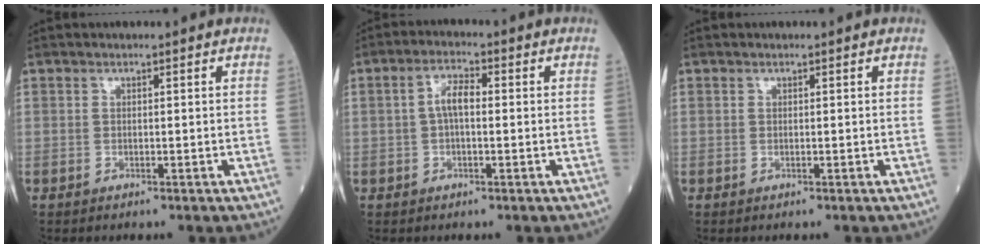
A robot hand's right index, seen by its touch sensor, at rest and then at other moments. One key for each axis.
{"total": 3.9, "fx": 0.1, "fy": 1.4, "fz": 3.6, "tx": -0.074, "ty": 0.013, "tz": 0.001}
{"total": 0.0}